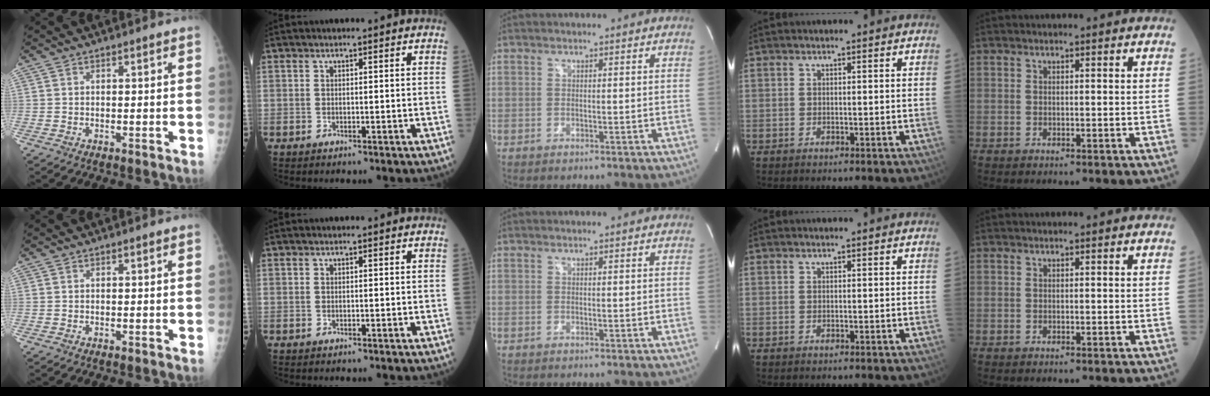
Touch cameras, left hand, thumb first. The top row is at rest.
{}